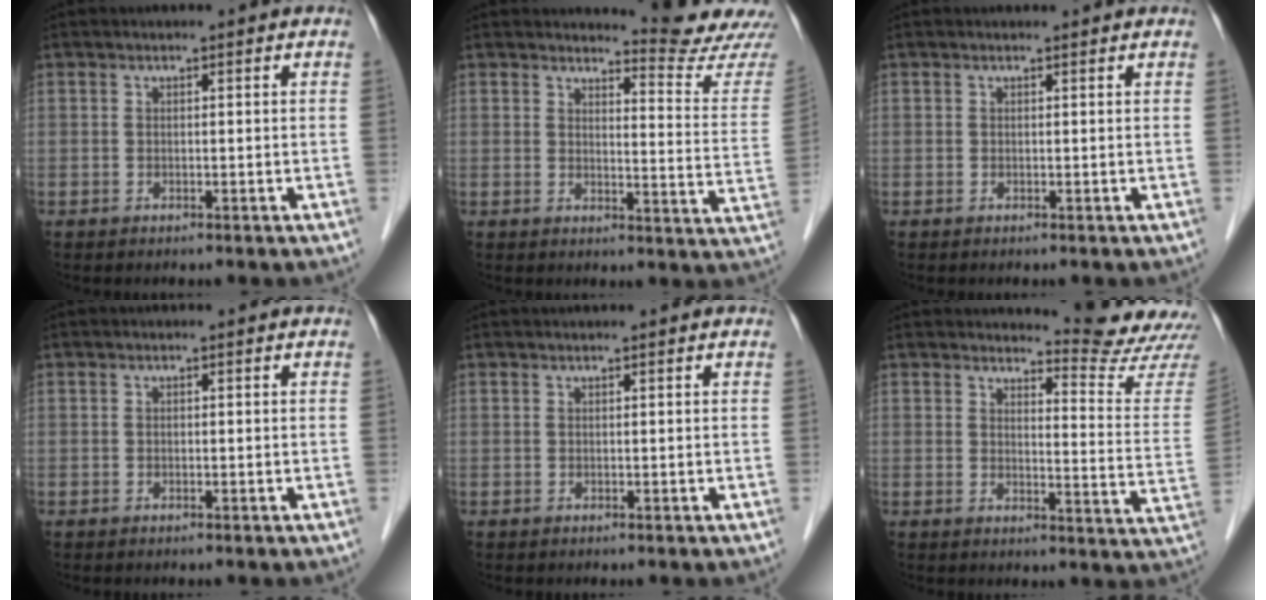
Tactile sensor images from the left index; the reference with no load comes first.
{"total": 10.2, "force": [10.1, -1.7, 0.4], "torque": [-0.009, -0.099, 0.112]}
{"total": 1.5, "force": [1.5, 0.3, 0.2], "torque": [-0.006, 0.013, 0.020]}
{"total": 0.0}
{"total": 0.0}
{"total": 12.0, "force": [11.9, -1.1, 0.8], "torque": [-0.003, -0.115, 0.124]}